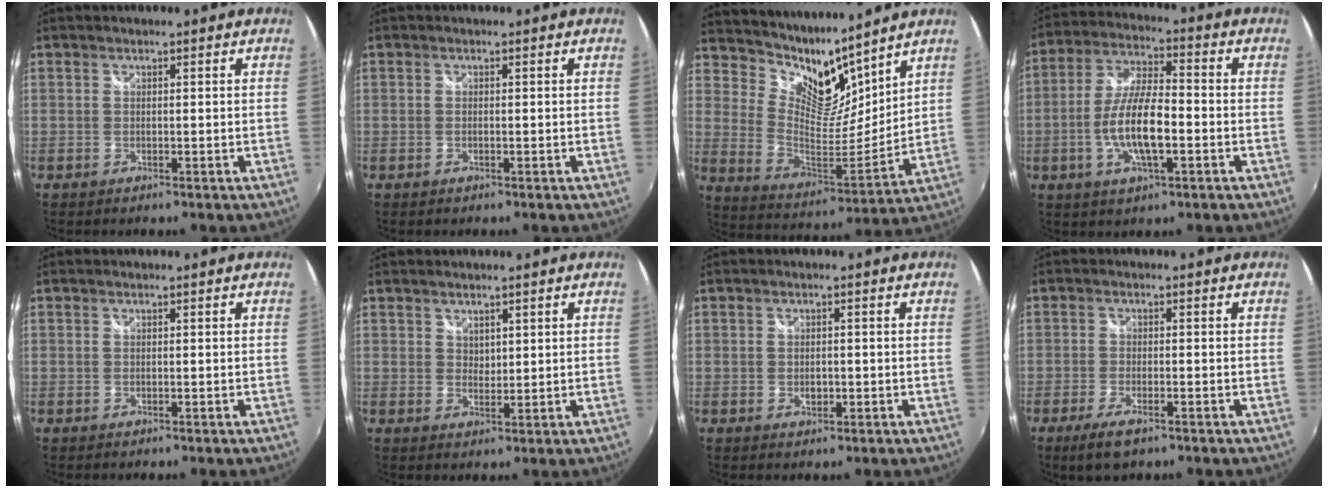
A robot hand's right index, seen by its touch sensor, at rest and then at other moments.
{"total": 0.0}
{"total": 13.3, "force": [11.4, 4.7, 5.1], "torque": [-0.101, -0.028, 0.211]}
{"total": 11.5, "force": [-3.1, 3.6, 10.5], "torque": [-0.214, 0.000, -0.056]}
{"total": 0.0}
{"total": 2.0, "force": [1.5, 1.3, 0.6], "torque": [-0.004, 0.001, 0.026]}
{"total": 1.9, "force": [-0.4, 1.5, 1.1], "torque": [-0.016, -0.001, -0.006]}
{"total": 5.2, "force": [-3.4, 1.6, 3.7], "torque": [-0.090, -0.014, -0.064]}